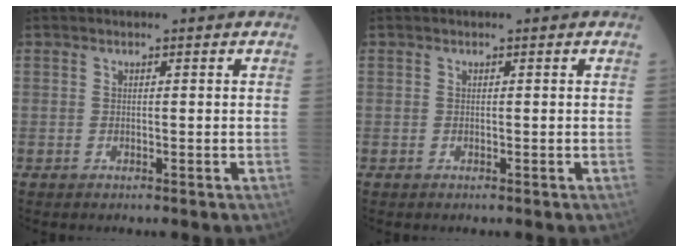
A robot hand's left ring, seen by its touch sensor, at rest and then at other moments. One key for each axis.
{"total": 0.0}